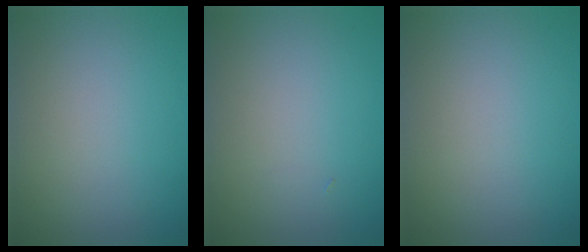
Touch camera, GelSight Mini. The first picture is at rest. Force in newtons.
{"total": 0.0}
{"total": 0.0}